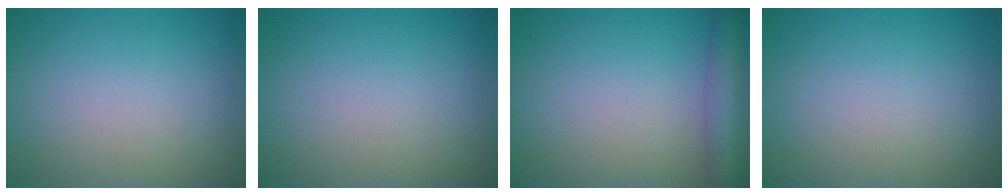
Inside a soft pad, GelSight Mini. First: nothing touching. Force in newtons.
{"total": 0.0}
{"total": 4.5, "press": 4.5, "slide": 0.3}
{"total": 0.0}